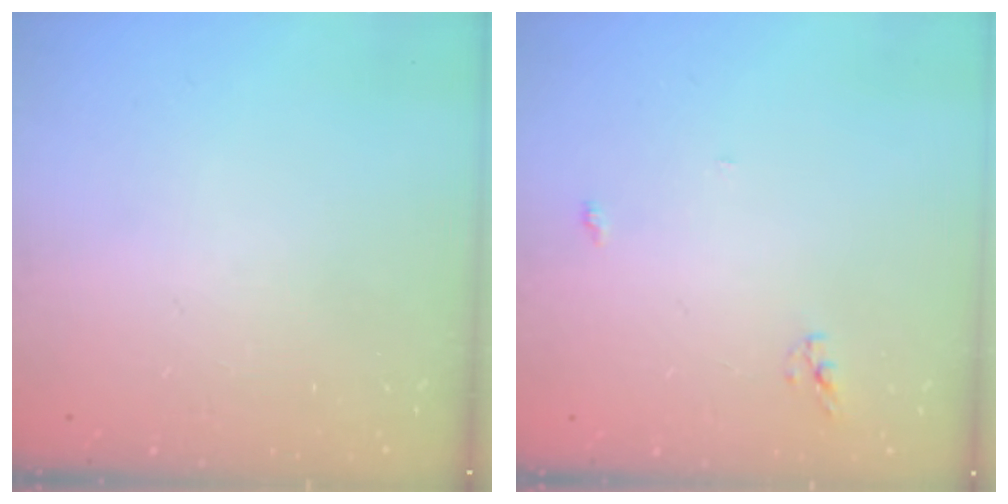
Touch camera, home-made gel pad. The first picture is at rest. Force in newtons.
{"total": 3.3, "press": 3.3, "slide": 0.2}